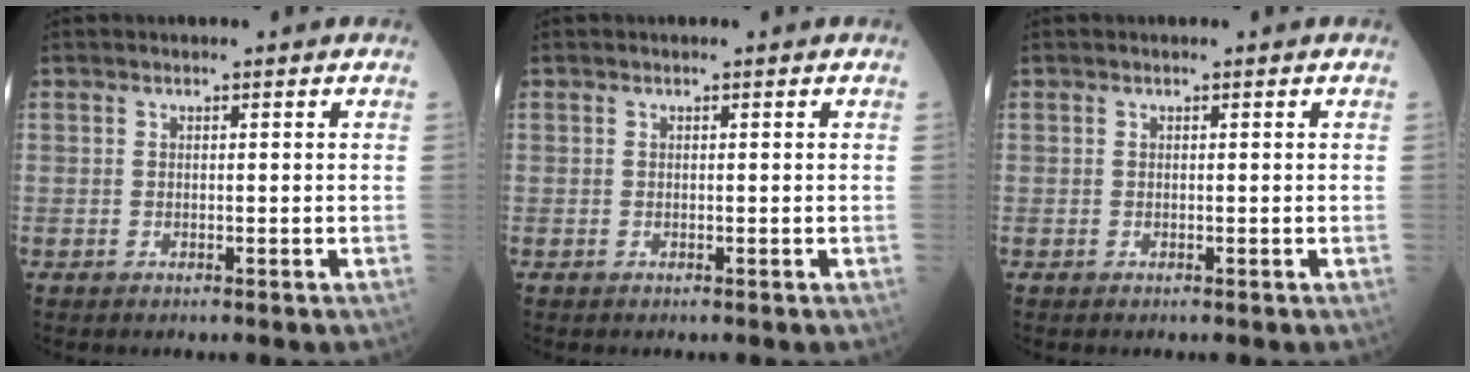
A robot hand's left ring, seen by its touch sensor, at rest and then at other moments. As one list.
[{"total": 0.0}, {"total": 0.0}]